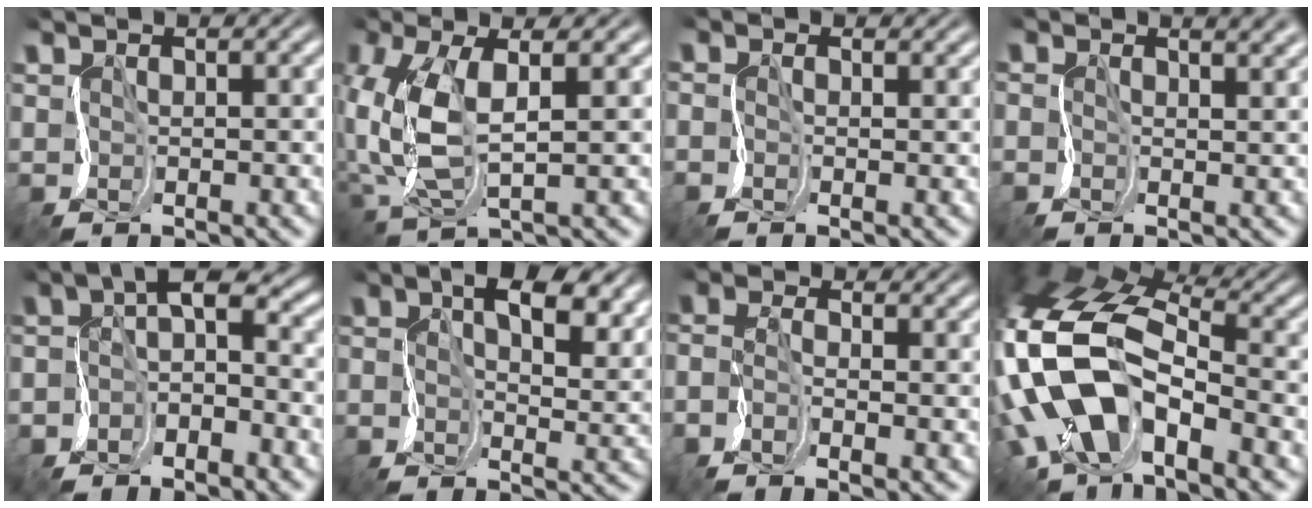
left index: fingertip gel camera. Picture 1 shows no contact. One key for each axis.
{"total": 5.9, "fx": 1.2, "fy": 2.4, "fz": 5.2, "tx": -0.146, "ty": 0.006, "tz": 0.022}
{"total": 0.7, "fx": -0.4, "fy": 0.3, "fz": 0.5, "tx": -0.002, "ty": -0.003, "tz": -0.006}
{"total": 3.6, "fx": 1.5, "fy": 1.7, "fz": 2.8, "tx": -0.020, "ty": 0.019, "tz": -0.005}
{"total": 4.4, "fx": -1.8, "fy": 1.8, "fz": 3.7, "tx": -0.069, "ty": 0.016, "tz": -0.045}
{"total": 8.9, "fx": 3.6, "fy": 3.9, "fz": 7.1, "tx": -0.125, "ty": 0.013, "tz": 0.049}
{"total": 4.5, "fx": -3.1, "fy": 1.4, "fz": 2.9, "tx": -0.076, "ty": -0.012, "tz": -0.059}
{"total": 12.3, "fx": -4.0, "fy": 7.1, "fz": 9.2, "tx": -0.214, "ty": -0.007, "tz": -0.075}